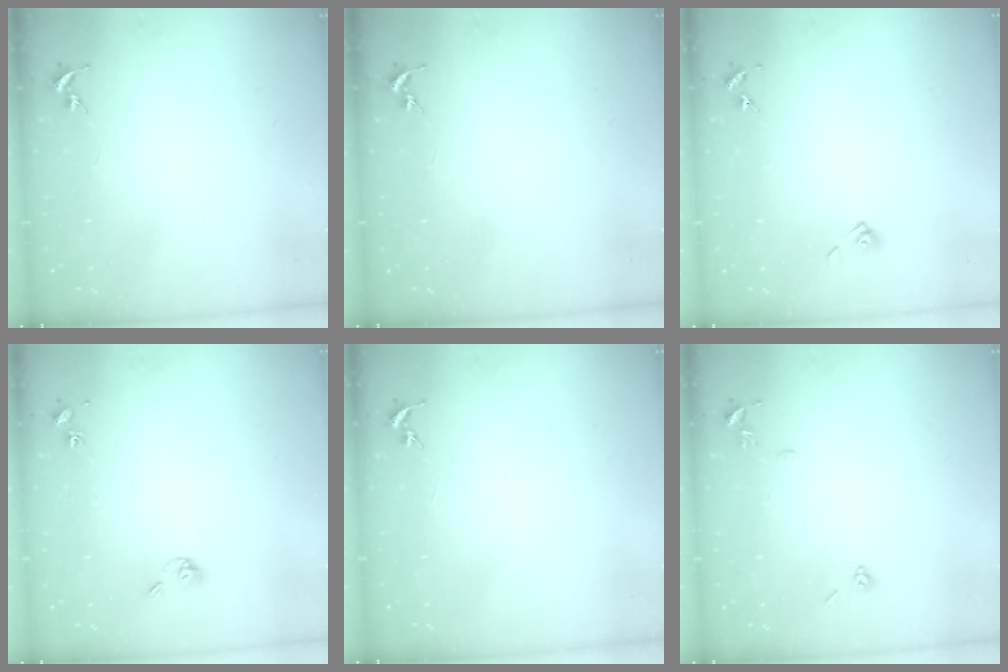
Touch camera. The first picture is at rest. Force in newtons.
{"total": 0.0}
{"total": 5.4, "press": 4.9, "slide": 2.3}
{"total": 6.0, "press": 5.6, "slide": 2.1}
{"total": 0.0}
{"total": 7.2, "press": 7.2, "slide": 0.8}